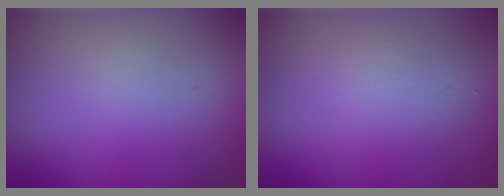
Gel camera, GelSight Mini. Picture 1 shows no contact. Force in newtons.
{"total": 2.5, "press": 2.5, "slide": 0.1}